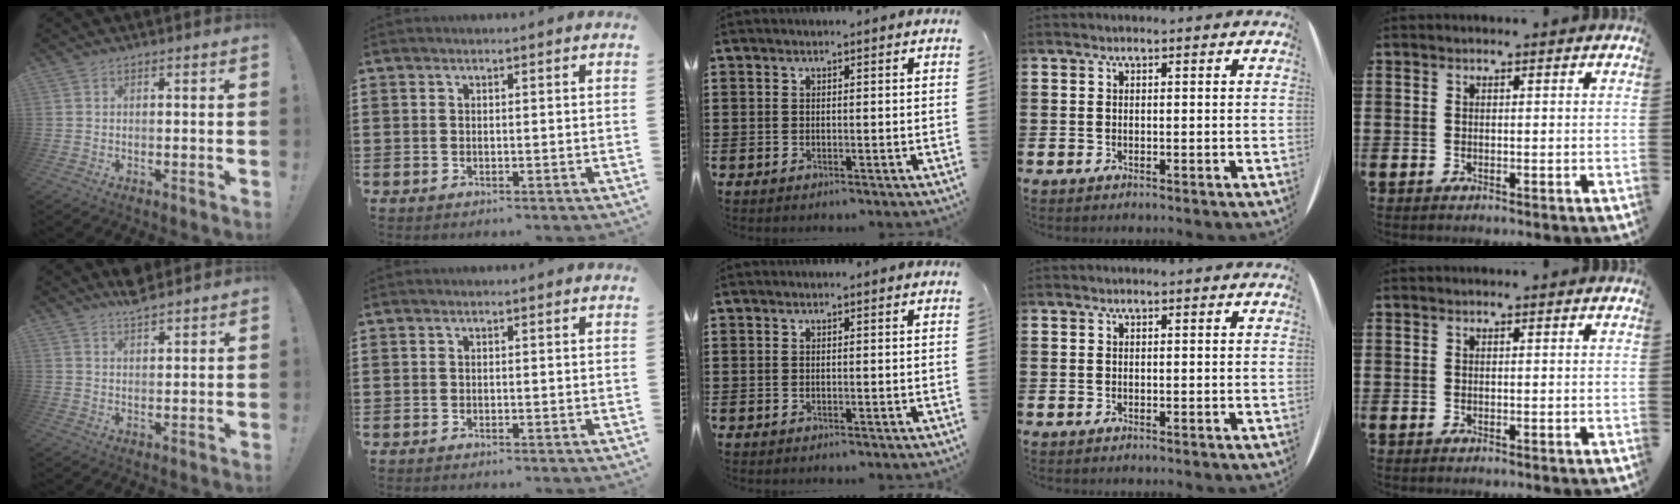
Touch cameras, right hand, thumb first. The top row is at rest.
{"thumb": {"total": 5.4, "force": [5.0, 1.4, 1.6], "torque": [-0.017, -0.029, 0.090]}}